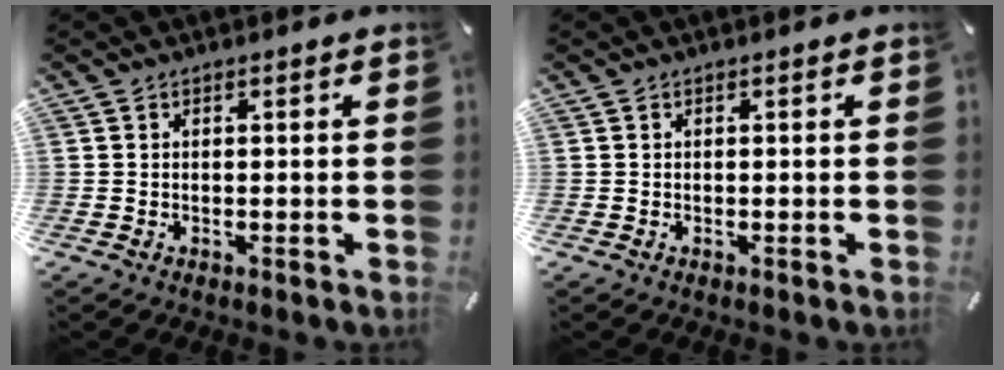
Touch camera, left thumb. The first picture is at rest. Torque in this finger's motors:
{"motor_torque": [-0.11, -0.05, 0.04, 0.00, 0.00]}